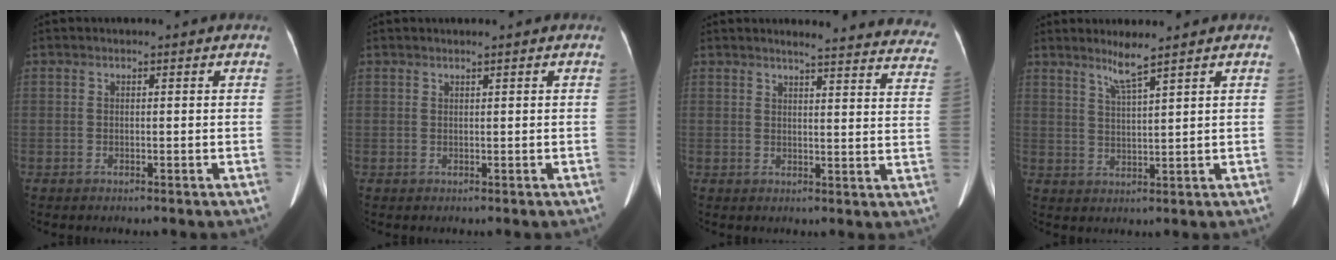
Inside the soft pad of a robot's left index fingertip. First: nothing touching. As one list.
[{"total": 0.0}, {"total": 20.6, "force": [19.7, 1.9, 5.6], "torque": [-0.051, -0.088, 0.200]}, {"total": 3.6, "force": [2.8, -0.8, 2.1], "torque": [-0.045, -0.010, 0.057]}]